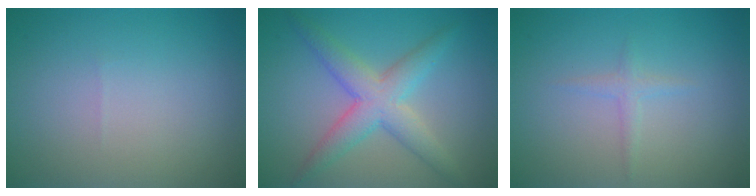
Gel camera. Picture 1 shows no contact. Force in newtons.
{"total": 4.6, "press": 4.6, "slide": 0.1}
{"total": 1.1, "press": 1.1, "slide": 0.0}